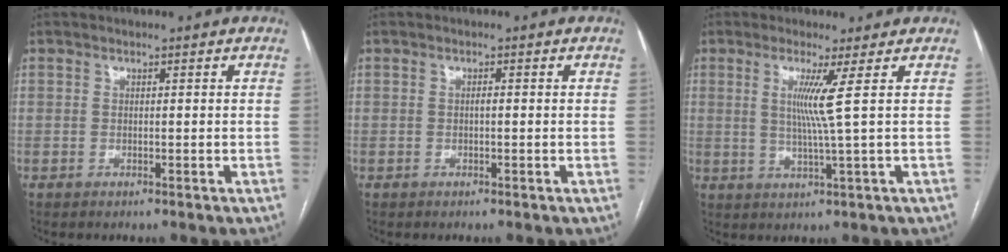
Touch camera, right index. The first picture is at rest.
{"total": 0.6, "force": [-0.1, 0.1, 0.5], "torque": [-0.010, 0.002, -0.002]}
{"total": 4.9, "force": [1.2, -1.8, 4.3], "torque": [-0.087, -0.008, 0.027]}